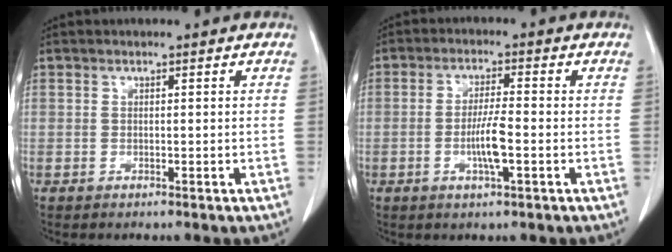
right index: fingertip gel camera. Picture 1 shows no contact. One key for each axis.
{"total": 5.1, "fx": -1.3, "fy": 0.4, "fz": 4.9, "tx": -0.094, "ty": -0.004, "tz": -0.022}